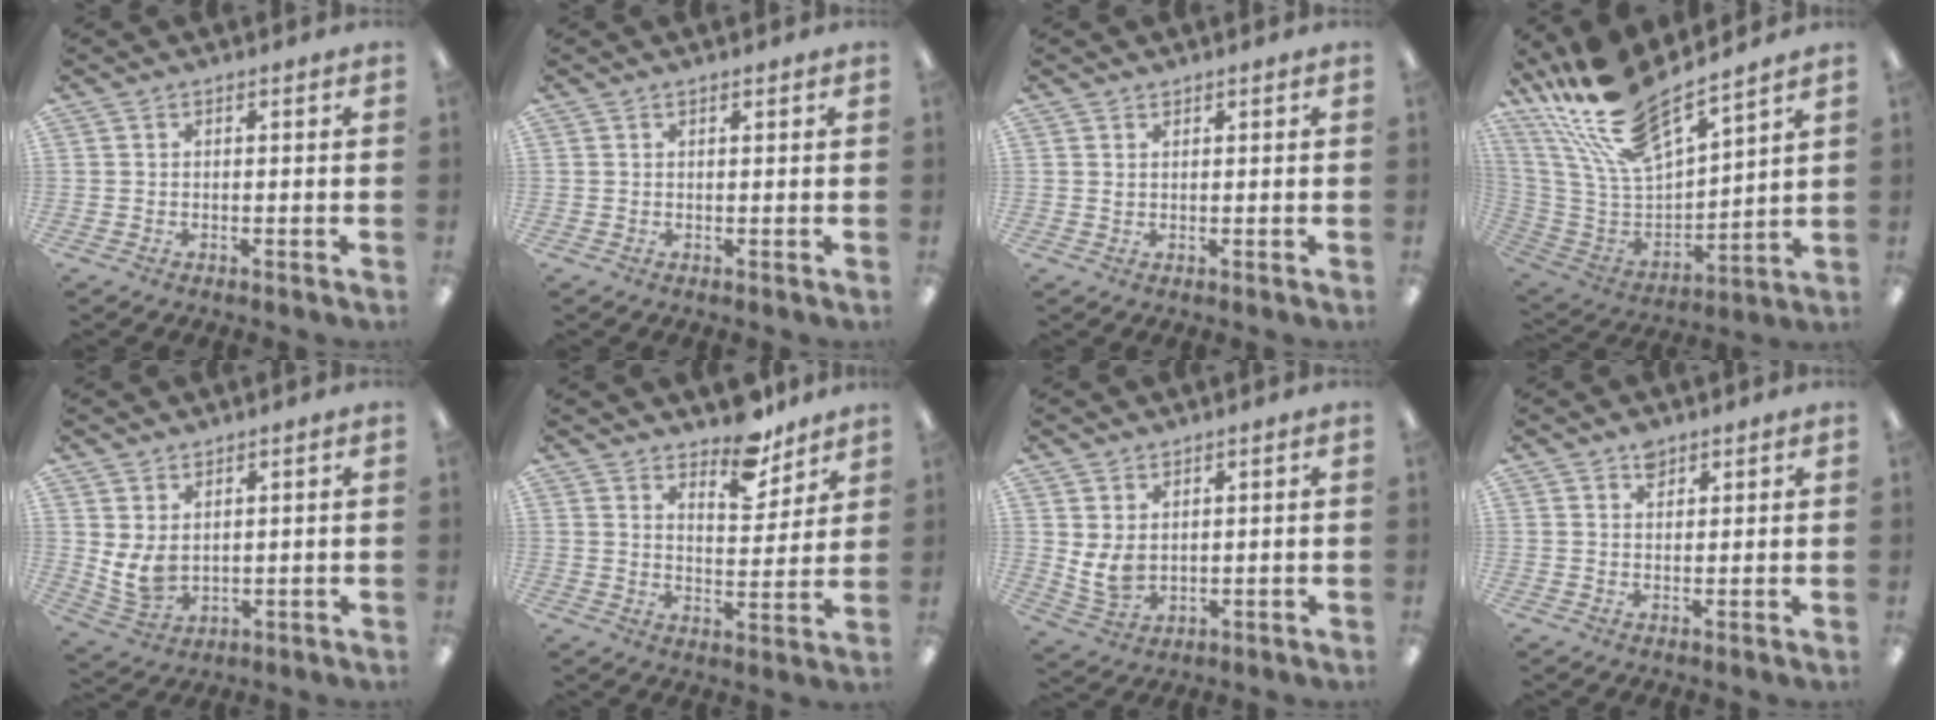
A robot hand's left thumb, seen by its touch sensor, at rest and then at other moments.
{"total": 0.5, "force": [0.5, 0.0, 0.2], "torque": [-0.006, 0.001, 0.009]}
{"total": 0.9, "force": [0.8, 0.4, 0.1], "torque": [-0.004, 0.000, 0.016]}
{"total": 21.0, "force": [17.1, 6.1, 10.5], "torque": [-0.240, -0.118, 0.302]}
{"total": 6.4, "force": [2.1, 4.5, 4.0], "torque": [-0.097, -0.020, 0.040]}
{"total": 9.9, "force": [8.3, 4.1, 3.5], "torque": [-0.033, -0.064, 0.148]}
{"total": 5.7, "force": [2.1, 4.0, 3.5], "torque": [-0.081, -0.017, 0.039]}
{"total": 2.9, "force": [2.1, 1.6, 1.2], "torque": [-0.012, -0.008, 0.037]}